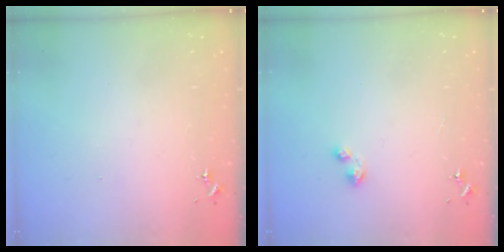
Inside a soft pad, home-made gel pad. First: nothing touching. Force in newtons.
{"total": 2.2, "press": 2.2, "slide": 0.2}